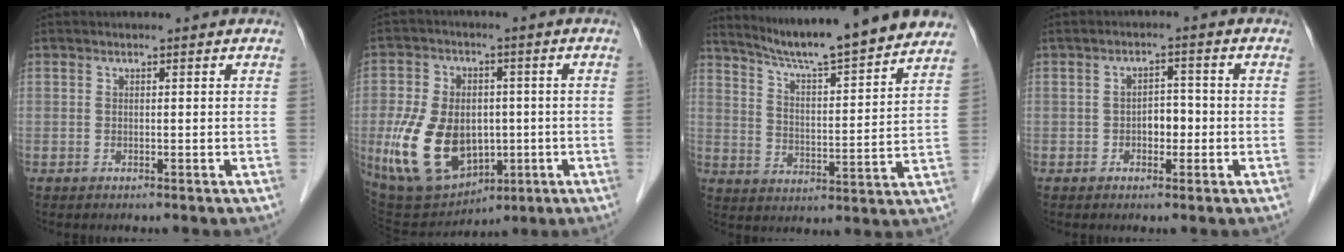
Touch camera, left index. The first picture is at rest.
{"total": 14.7, "force": [-2.4, 9.9, 10.6], "torque": [-0.219, 0.000, -0.018]}
{"total": 17.9, "force": [16.1, 0.2, 7.9], "torque": [-0.125, -0.004, 0.232]}
{"total": 3.1, "force": [-0.8, 1.7, 2.4], "torque": [-0.035, 0.008, -0.013]}